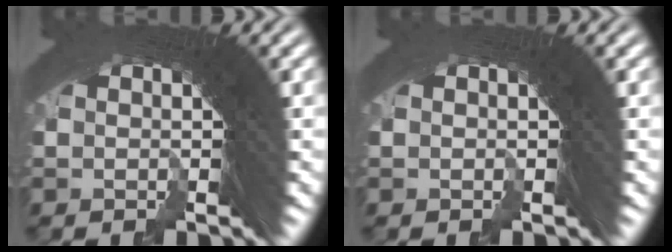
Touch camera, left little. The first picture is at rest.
{"total": 0.0}